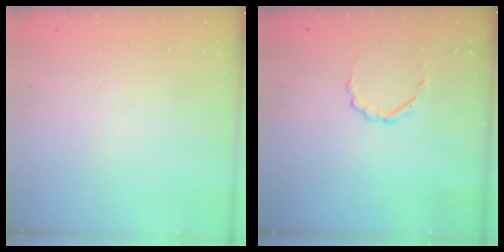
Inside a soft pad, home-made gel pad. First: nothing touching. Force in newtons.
{"total": 2.3, "press": 2.1, "slide": 0.8}